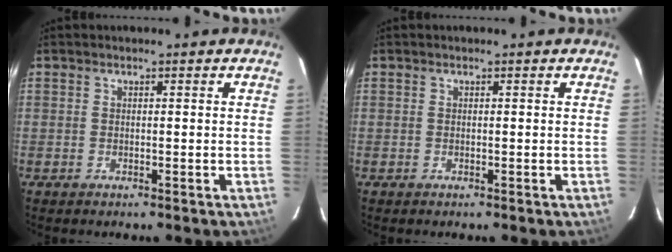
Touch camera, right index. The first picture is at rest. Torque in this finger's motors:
{"motor_torque": [0.00, 0.00, 0.00, 0.00]}